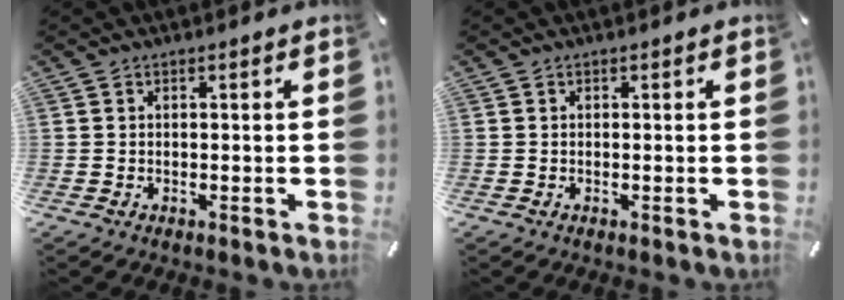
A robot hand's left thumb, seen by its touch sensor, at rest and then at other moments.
{"total": 0.0}